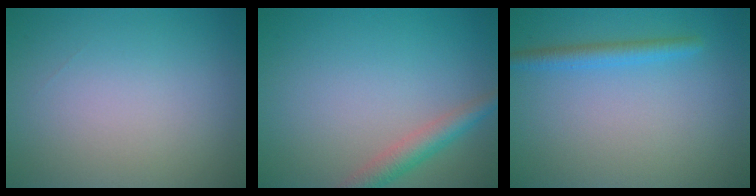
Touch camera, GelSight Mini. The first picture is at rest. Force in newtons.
{"total": 2.8, "press": 2.8, "slide": 0.1}
{"total": 2.0, "press": 2.0, "slide": 0.1}